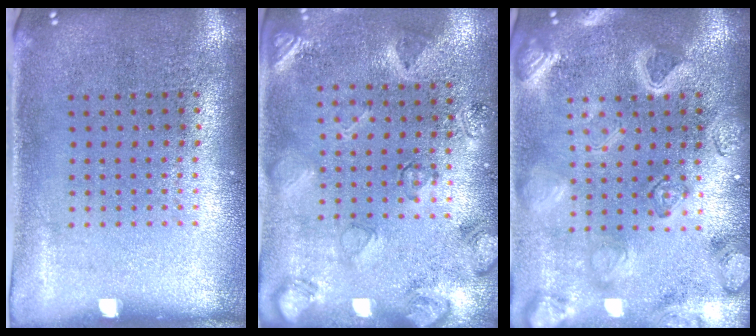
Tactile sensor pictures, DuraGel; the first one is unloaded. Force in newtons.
{"total": 2.5, "press": 1.8, "slide": 1.8}
{"total": 3.4, "press": 3.1, "slide": 1.3}